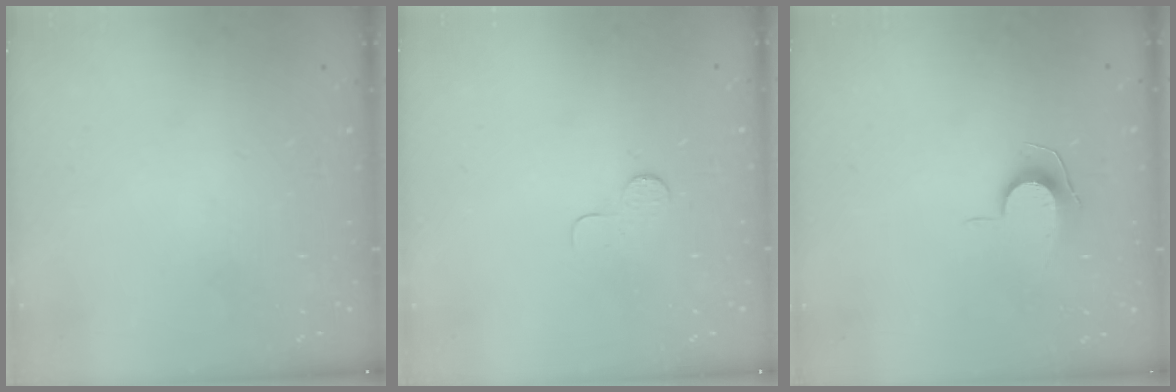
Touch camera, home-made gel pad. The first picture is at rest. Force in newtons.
{"total": 3.7, "press": 3.7, "slide": 0.4}
{"total": 6.8, "press": 6.8, "slide": 0.7}